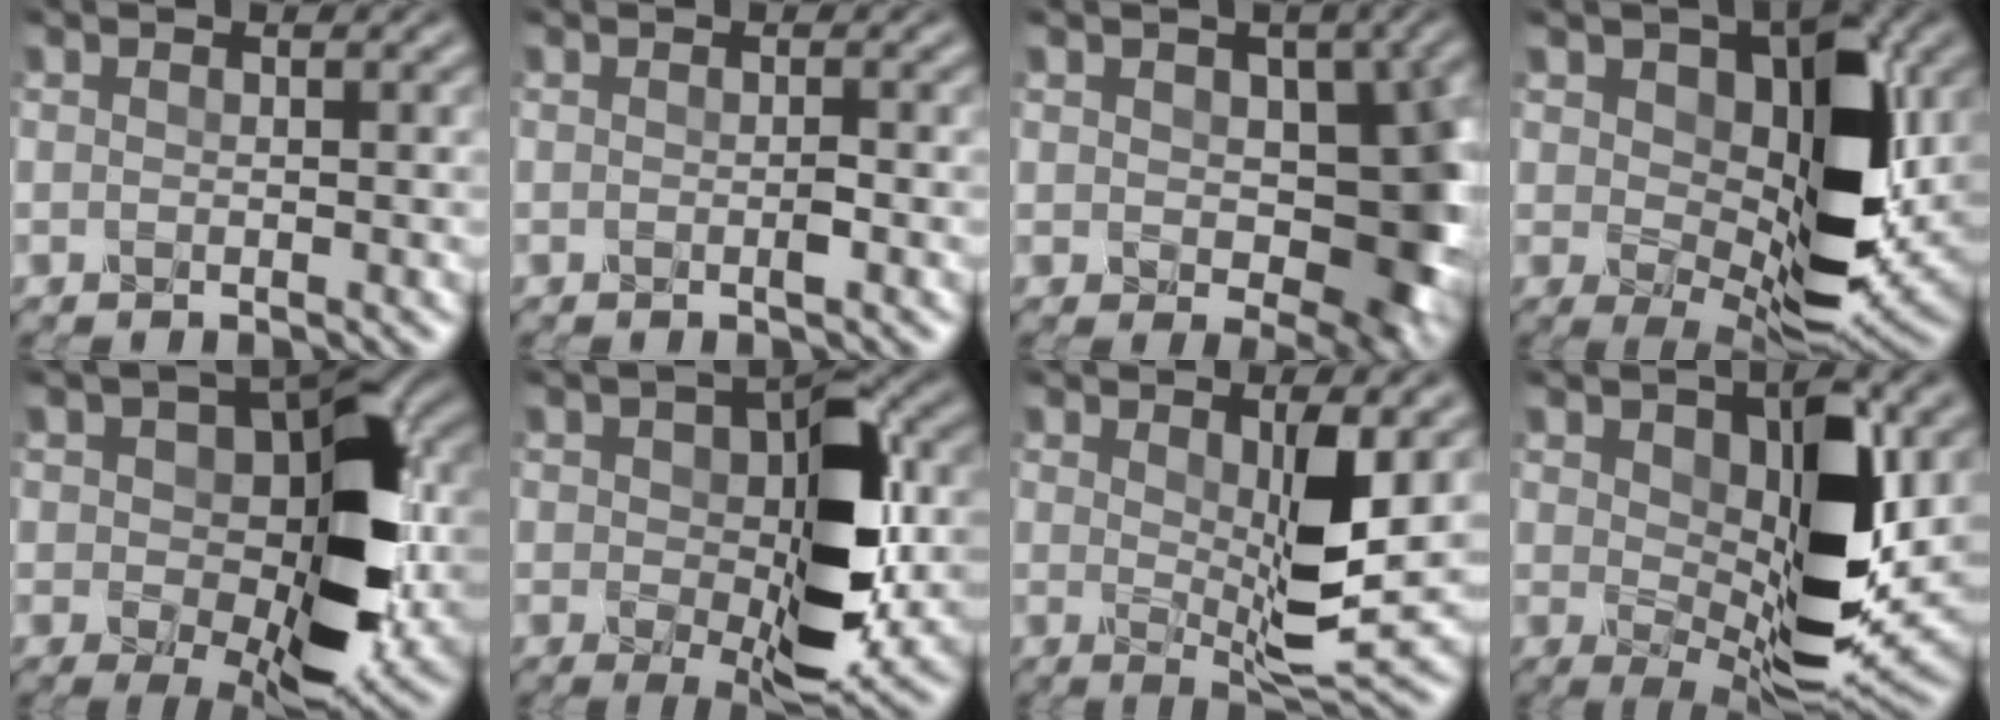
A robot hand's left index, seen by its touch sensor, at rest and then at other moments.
{"total": 0.7, "force": [-0.2, 0.1, 0.7], "torque": [-0.012, 0.001, -0.004]}
{"total": 9.6, "force": [0.0, 6.2, 7.4], "torque": [-0.087, -0.010, 0.003]}
{"total": 12.1, "force": [2.0, 6.8, 9.8], "torque": [-0.145, -0.015, 0.036]}
{"total": 11.5, "force": [0.3, 6.5, 9.5], "torque": [-0.140, -0.004, 0.010]}
{"total": 9.8, "force": [0.1, 5.0, 8.4], "torque": [-0.131, -0.004, 0.008]}
{"total": 5.5, "force": [0.8, 1.4, 5.3], "torque": [-0.088, -0.018, 0.016]}
{"total": 10.3, "force": [1.4, 4.6, 9.1], "torque": [-0.150, -0.013, 0.028]}